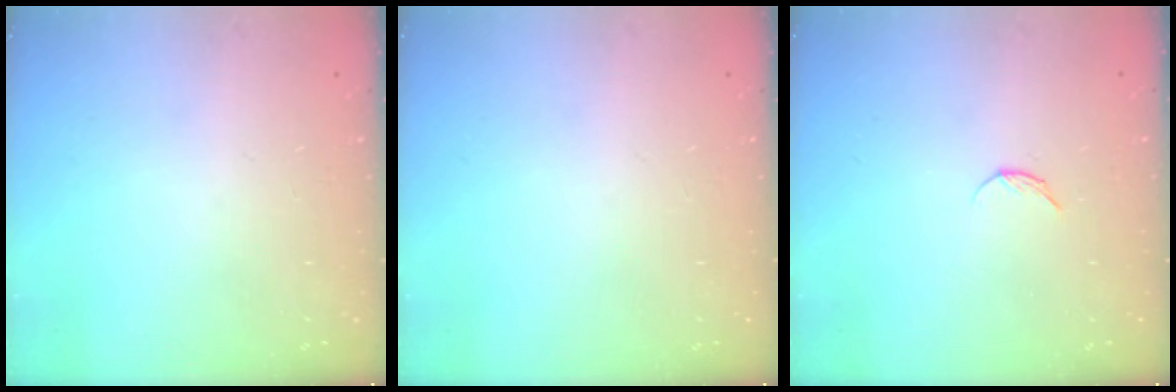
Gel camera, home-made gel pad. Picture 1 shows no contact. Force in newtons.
{"total": 0.0}
{"total": 4.9, "press": 4.9, "slide": 0.6}